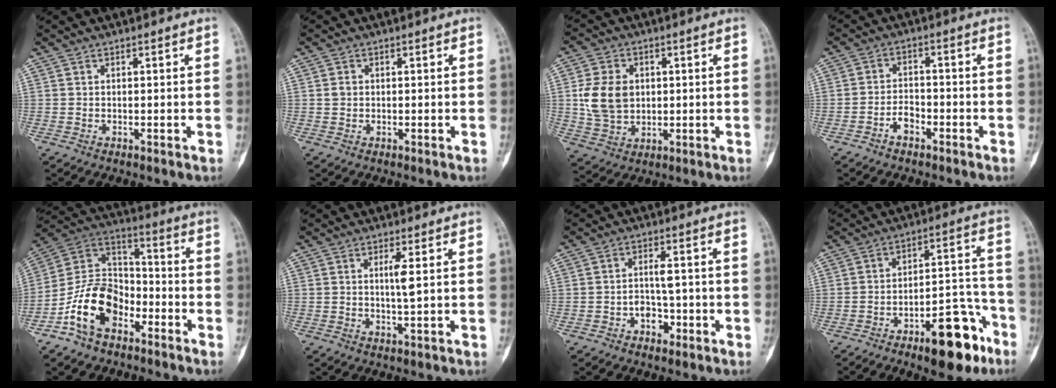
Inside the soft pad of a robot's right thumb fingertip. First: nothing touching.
{"total": 1.1, "force": [0.1, 1.0, 0.6], "torque": [-0.005, 0.002, 0.002]}
{"total": 10.1, "force": [1.1, 7.7, 6.4], "torque": [-0.105, -0.004, 0.027]}
{"total": 3.8, "force": [-2.4, 2.2, 2.0], "torque": [-0.026, 0.022, -0.043]}
{"total": 15.3, "force": [-7.4, 9.8, 9.1], "torque": [-0.153, 0.074, -0.147]}
{"total": 3.3, "force": [0.5, 0.2, 3.2], "torque": [-0.067, -0.006, 0.012]}
{"total": 4.7, "force": [-1.8, 3.1, 3.0], "torque": [-0.034, 0.022, -0.030]}
{"total": 15.5, "force": [-8.9, 6.1, 11.0], "torque": [-0.126, 0.077, -0.129]}